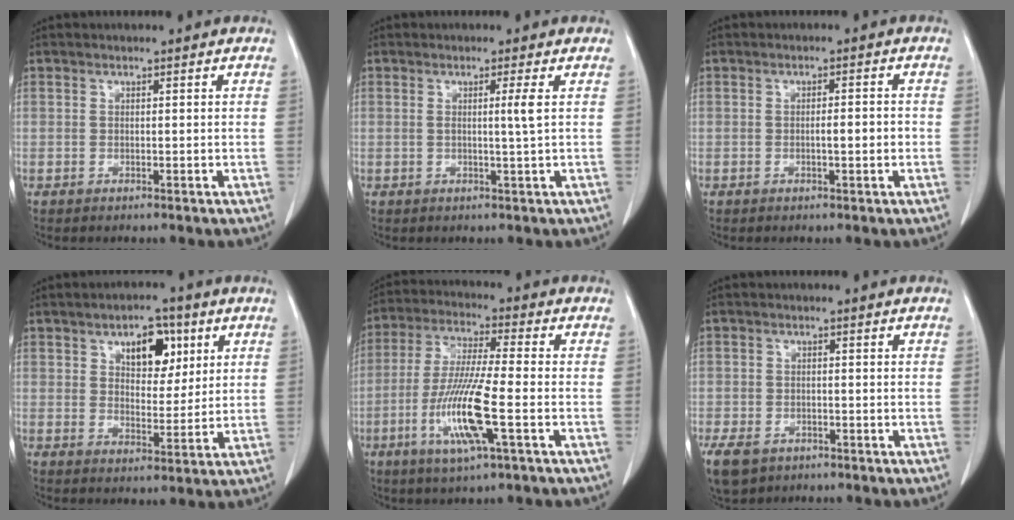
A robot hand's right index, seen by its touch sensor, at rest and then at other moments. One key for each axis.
{"total": 1.9, "fx": 0.4, "fy": -0.7, "fz": 1.7, "tx": -0.030, "ty": -0.005, "tz": 0.008}
{"total": 2.4, "fx": -0.5, "fy": 0.4, "fz": 2.4, "tx": -0.040, "ty": 0.000, "tz": -0.005}
{"total": 7.7, "fx": 3.5, "fy": 4.0, "fz": 5.6, "tx": -0.079, "ty": 0.012, "tz": 0.057}
{"total": 12.3, "fx": -3.8, "fy": 0.4, "fz": 11.6, "tx": -0.239, "ty": -0.015, "tz": -0.076}
{"total": 7.8, "fx": -4.6, "fy": 5.5, "fz": 3.2, "tx": -0.079, "ty": -0.008, "tz": -0.067}